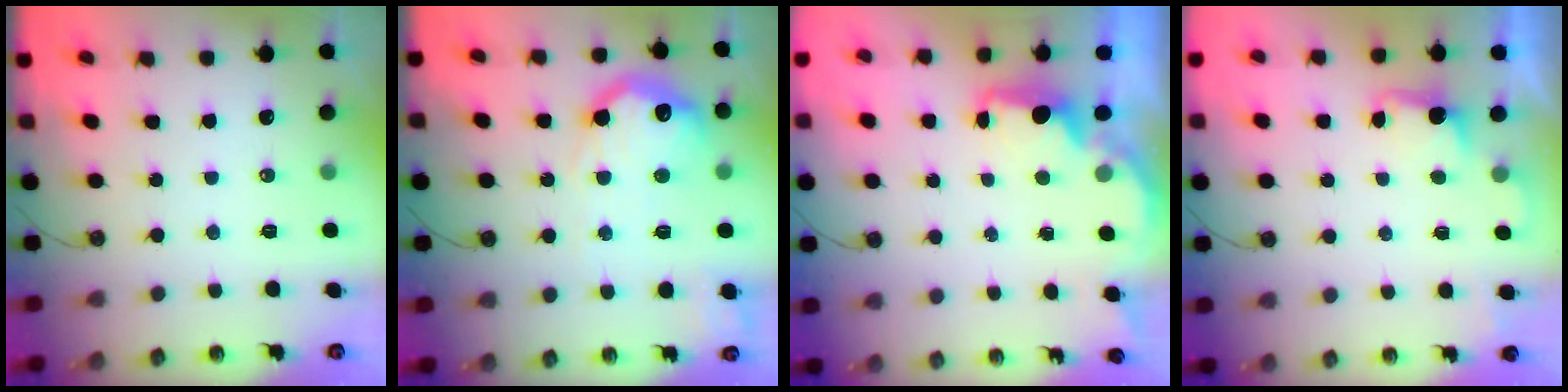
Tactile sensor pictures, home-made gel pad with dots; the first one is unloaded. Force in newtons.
{"total": 18.7, "press": 18.7, "slide": 1.7}
{"total": 2.2, "press": 2.1, "slide": 0.8}
{"total": 1.4, "press": 1.1, "slide": 0.8}